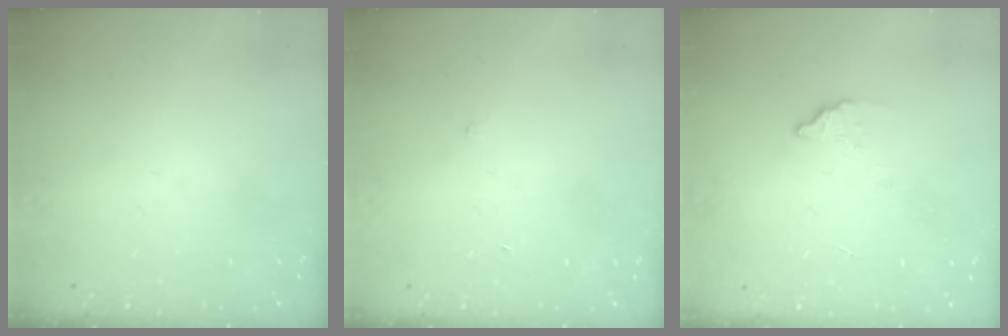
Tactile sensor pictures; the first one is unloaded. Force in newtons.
{"total": 3.1, "press": 3.1, "slide": 0.2}
{"total": 2.0, "press": 2.0, "slide": 0.1}